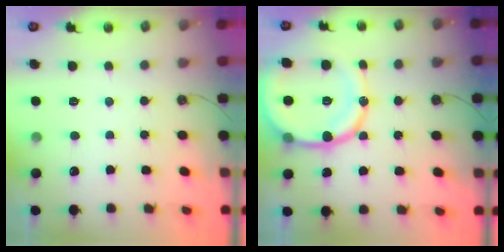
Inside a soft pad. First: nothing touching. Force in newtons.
{"total": 18.8, "press": 18.5, "slide": 3.4}